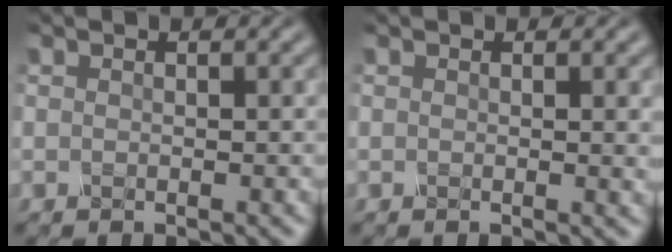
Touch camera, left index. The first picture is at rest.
{"total": 1.5, "force": [0.2, 0.4, 1.4], "torque": [-0.011, 0.000, 0.000]}